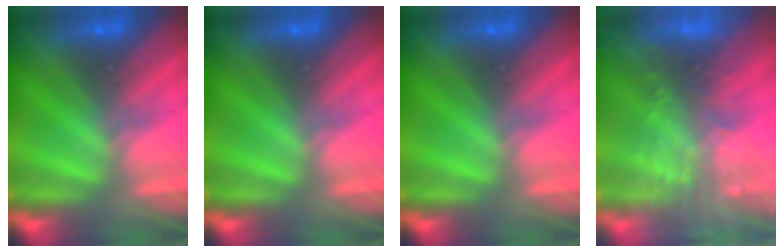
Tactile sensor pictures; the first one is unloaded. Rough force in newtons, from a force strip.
{"total": 0.0}
{"total": 0.0}
{"total": 9.3}